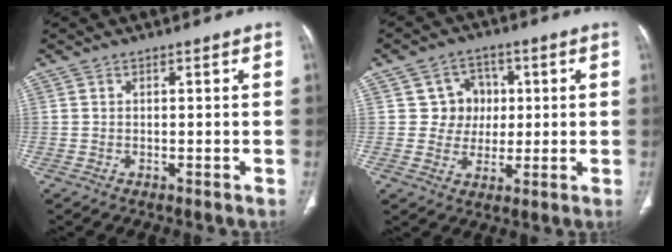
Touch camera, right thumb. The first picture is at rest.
{"total": 7.0, "force": [1.2, 6.7, 1.8], "torque": [0.016, 0.008, 0.015]}